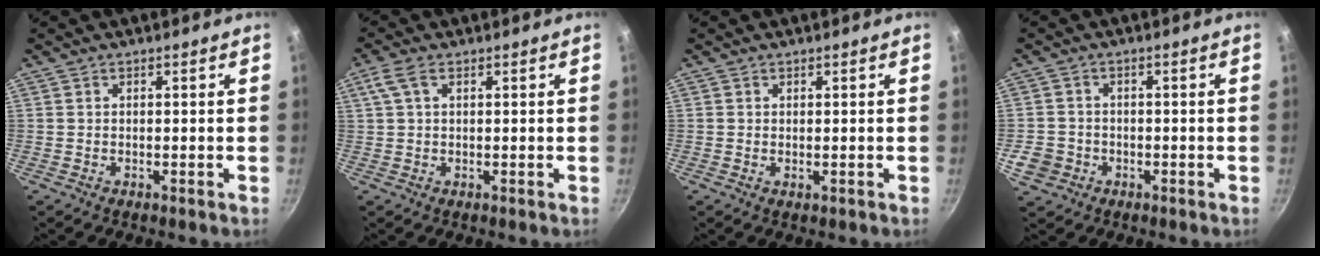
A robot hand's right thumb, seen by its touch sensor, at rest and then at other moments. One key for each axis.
{"total": 3.8, "fx": 1.5, "fy": 2.0, "fz": 2.8, "tx": -0.061, "ty": 0.011, "tz": 0.031}
{"total": 0.6, "fx": 0.2, "fy": 0.3, "fz": 0.4, "tx": -0.005, "ty": -0.004, "tz": 0.003}
{"total": 5.2, "fx": -1.7, "fy": 4.6, "fz": 1.6, "tx": -0.021, "ty": 0.019, "tz": -0.027}